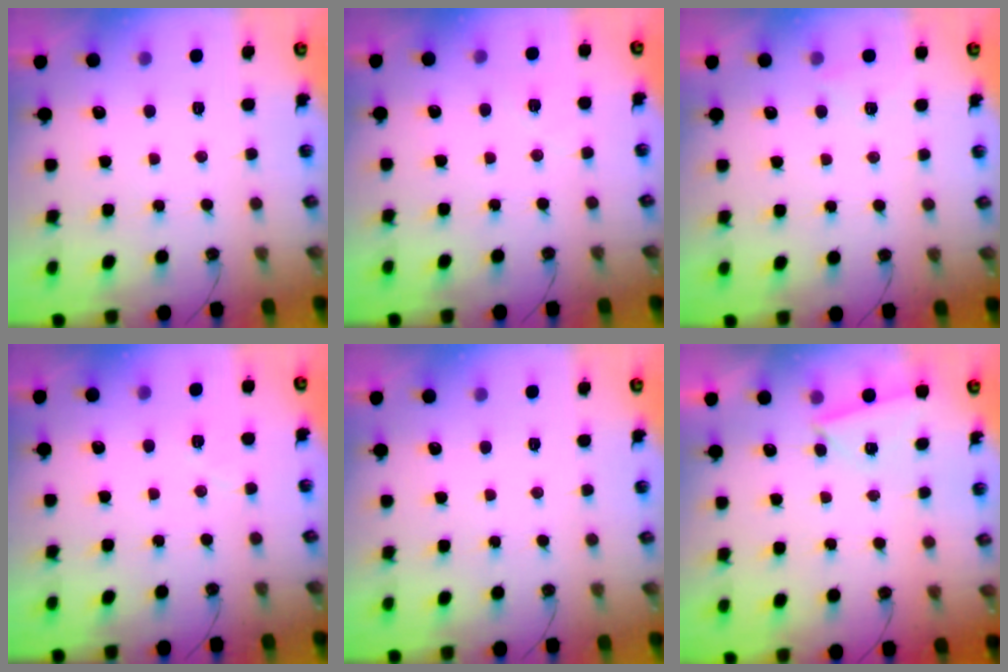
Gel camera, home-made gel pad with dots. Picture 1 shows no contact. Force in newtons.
{"total": 10.6, "press": 3.6, "slide": 10.0}
{"total": 3.9, "press": 2.8, "slide": 2.8}
{"total": 4.3, "press": 3.9, "slide": 1.9}
{"total": 0.0}
{"total": 3.2, "press": 2.7, "slide": 1.7}